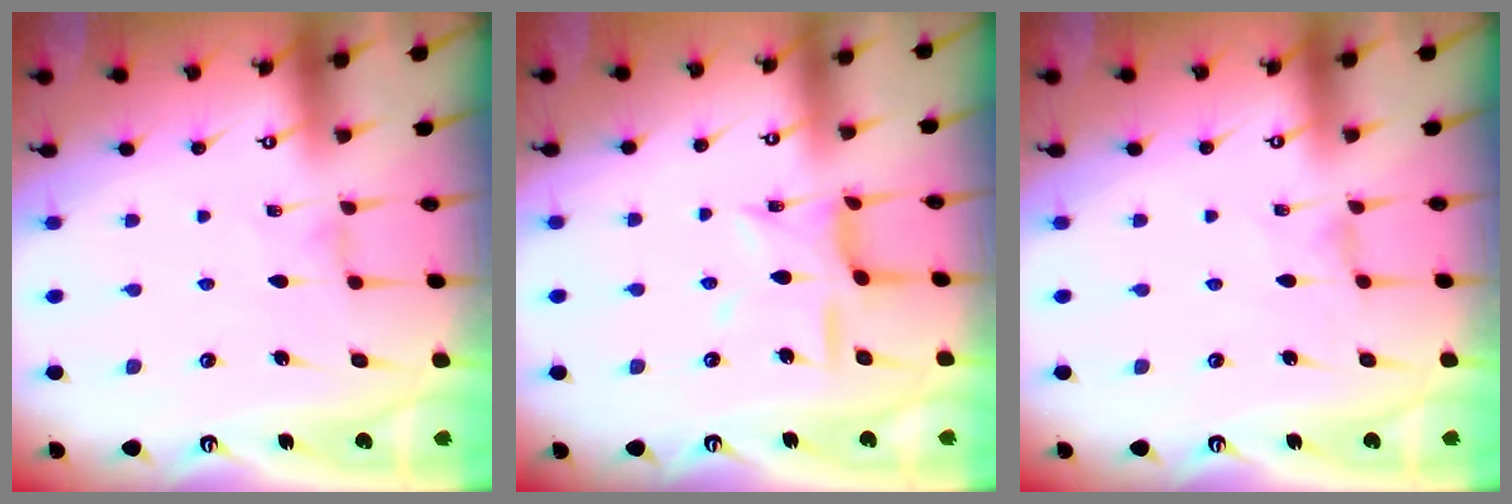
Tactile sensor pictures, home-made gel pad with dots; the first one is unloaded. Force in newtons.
{"total": 10.4, "press": 10.4, "slide": 0.6}
{"total": 0.0}